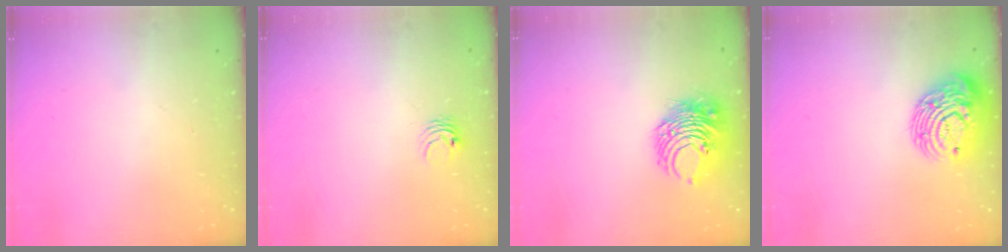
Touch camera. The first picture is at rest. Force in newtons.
{"total": 3.7, "press": 3.7, "slide": 0.3}
{"total": 10.0, "press": 10.0, "slide": 0.5}
{"total": 13.9, "press": 13.8, "slide": 0.9}